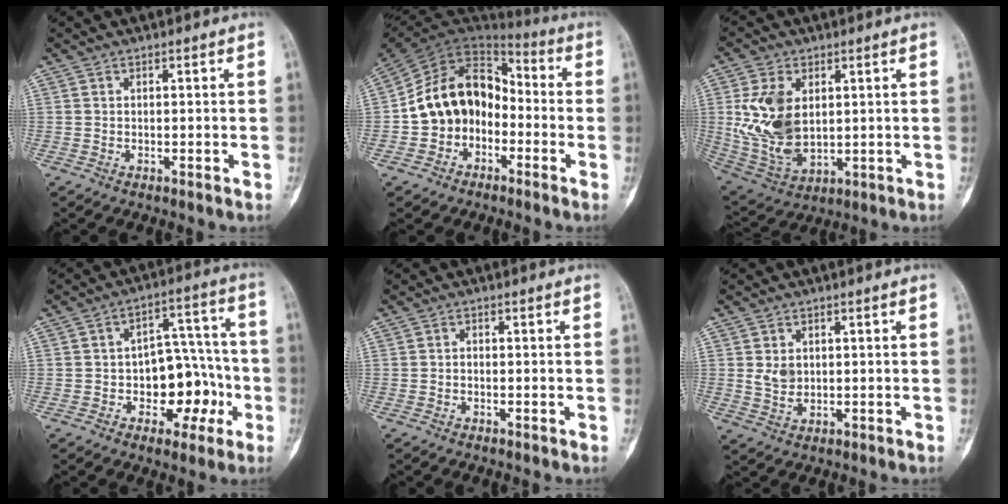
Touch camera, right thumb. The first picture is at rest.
{"total": 15.0, "force": [-3.3, 11.9, 8.6], "torque": [-0.119, 0.068, -0.069]}
{"total": 14.2, "force": [2.4, 8.9, 10.7], "torque": [-0.198, -0.016, 0.062]}
{"total": 12.7, "force": [-3.3, 8.4, 9.0], "torque": [-0.071, 0.053, -0.042]}
{"total": 0.6, "force": [-0.2, 0.4, 0.3], "torque": [-0.004, 0.002, -0.008]}
{"total": 3.6, "force": [0.8, 2.7, 2.3], "torque": [-0.031, -0.008, 0.023]}